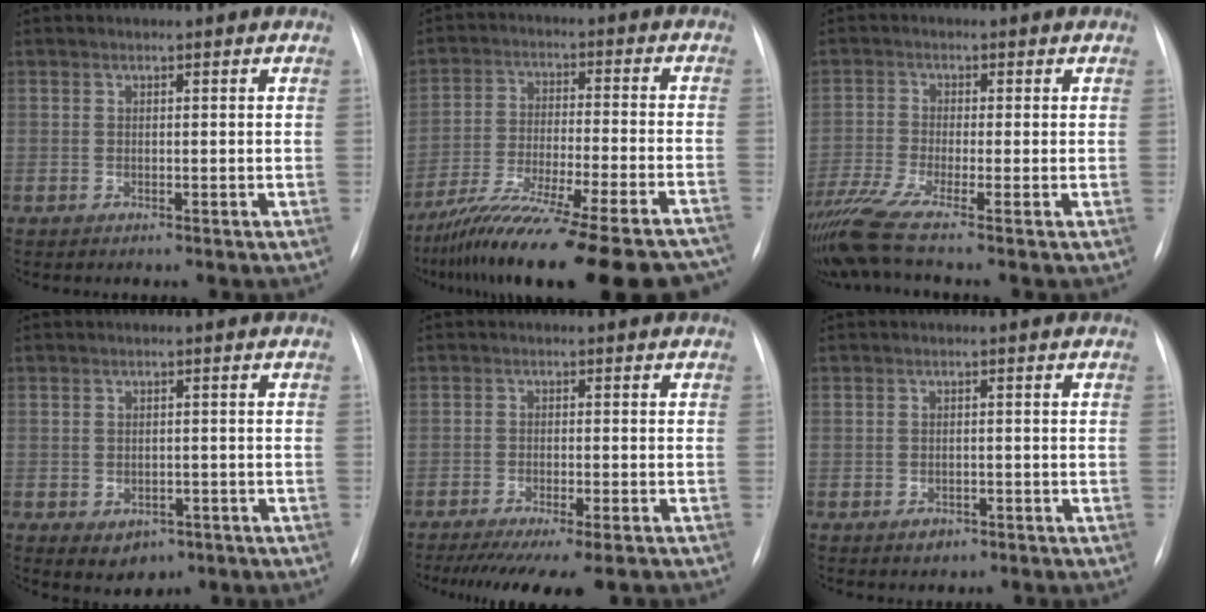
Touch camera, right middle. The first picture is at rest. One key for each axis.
{"total": 27.3, "fx": -23.5, "fy": 2.2, "fz": 13.7, "tx": -0.167, "ty": -0.042, "tz": -0.339}
{"total": 7.9, "fx": -6.1, "fy": -1.3, "fz": 4.8, "tx": -0.101, "ty": -0.024, "tz": -0.117}
{"total": 3.7, "fx": -1.6, "fy": 2.9, "fz": 1.7, "tx": -0.021, "ty": 0.003, "tz": -0.006}
{"total": 11.9, "fx": -9.7, "fy": 1.4, "fz": 6.6, "tx": -0.095, "ty": -0.024, "tz": -0.137}
{"total": 1.6, "fx": -0.8, "fy": 1.1, "fz": 0.8, "tx": -0.013, "ty": 0.000, "tz": -0.004}